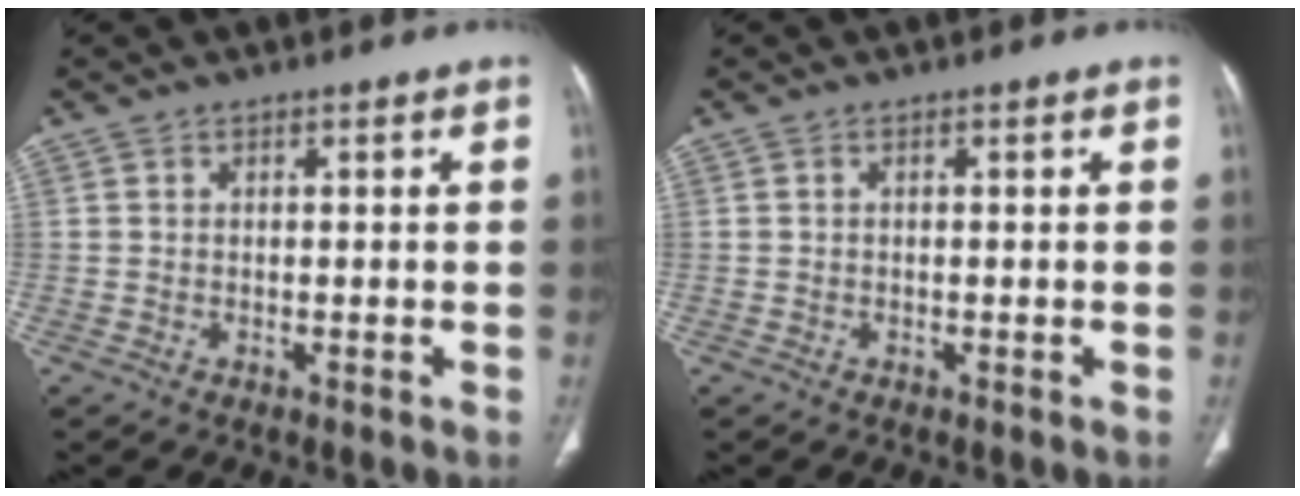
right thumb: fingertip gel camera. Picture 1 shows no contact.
{"total": 0.0}